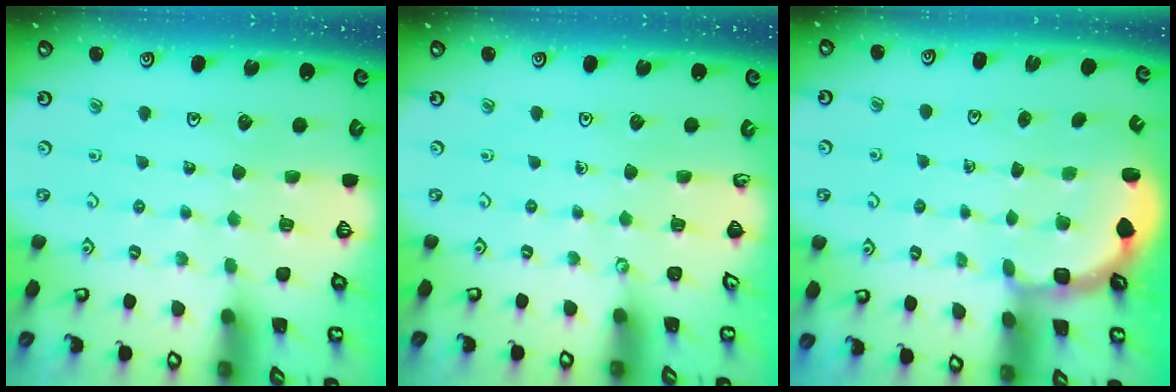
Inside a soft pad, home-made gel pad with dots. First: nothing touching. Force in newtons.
{"total": 0.0}
{"total": 2.8, "press": 2.5, "slide": 1.4}